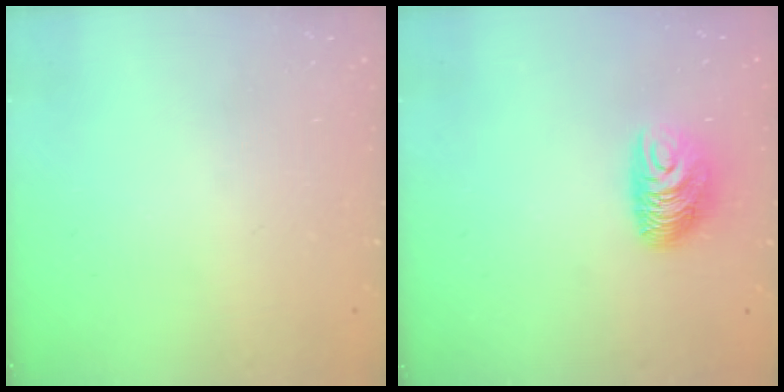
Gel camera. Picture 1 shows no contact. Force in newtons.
{"total": 9.3, "press": 9.3, "slide": 0.9}